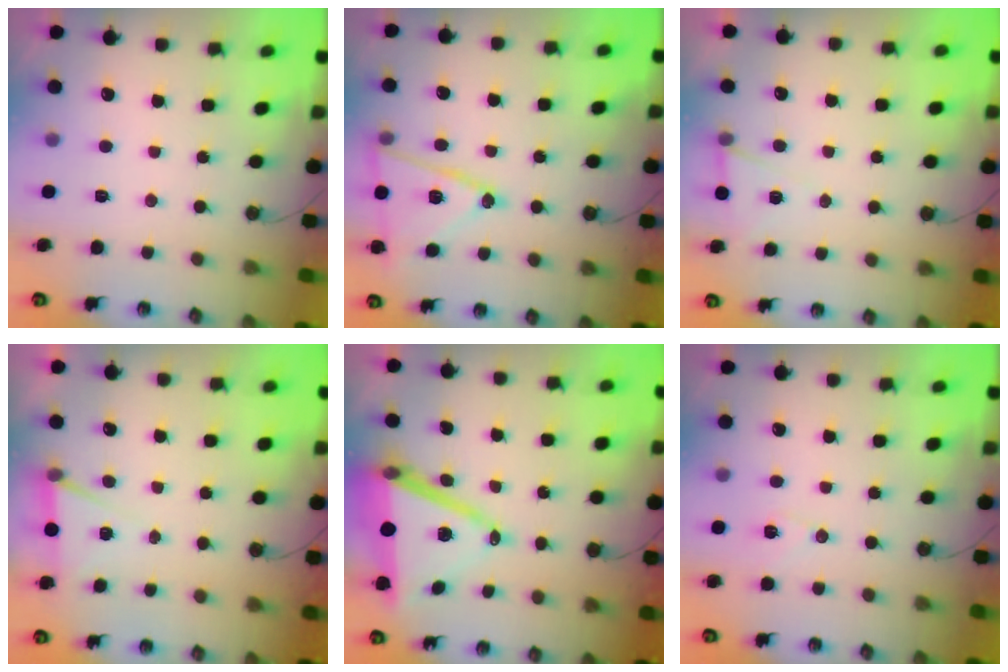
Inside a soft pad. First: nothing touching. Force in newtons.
{"total": 15.5, "press": 15.3, "slide": 2.7}
{"total": 6.1, "press": 4.0, "slide": 4.7}
{"total": 5.5, "press": 3.3, "slide": 4.4}
{"total": 14.3, "press": 13.7, "slide": 4.0}
{"total": 6.7, "press": 6.4, "slide": 2.1}